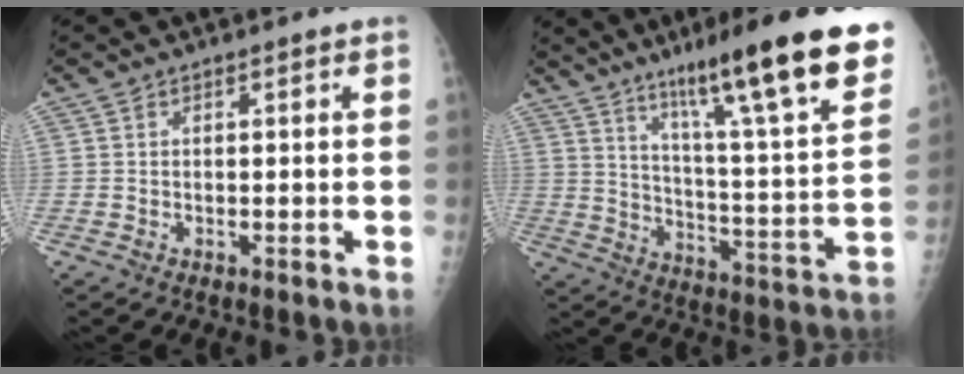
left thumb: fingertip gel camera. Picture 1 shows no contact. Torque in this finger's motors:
{"motor_torque": [0.80, 0.79, 1.61, -1.16, 0.12]}